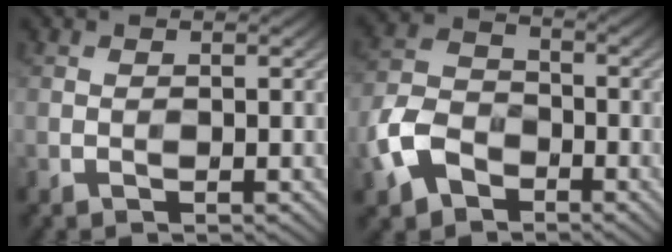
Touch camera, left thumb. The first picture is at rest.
{"total": 7.9, "force": [-4.0, 5.3, 4.3], "torque": [-0.105, -0.004, -0.094]}